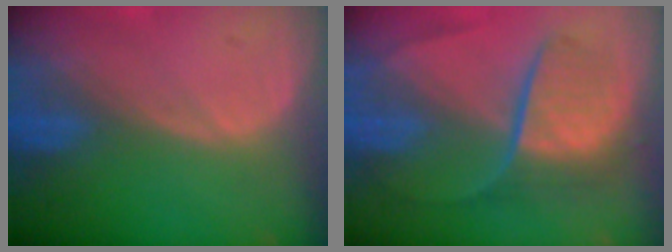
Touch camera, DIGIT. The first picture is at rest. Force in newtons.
{"total": 9.3, "press": 7.8, "slide": 5.2}